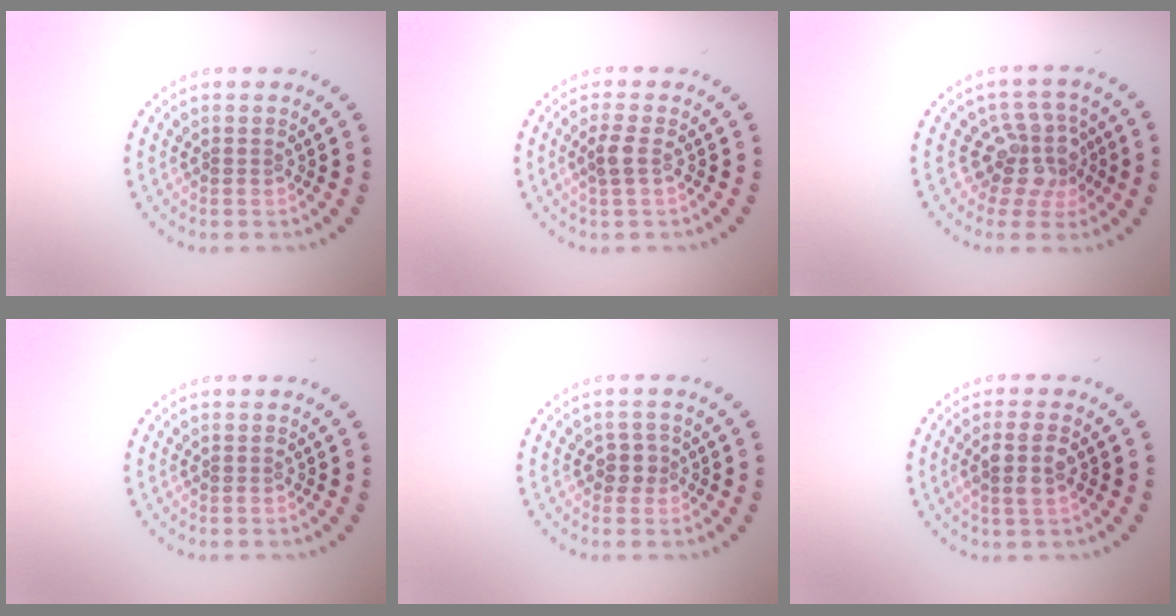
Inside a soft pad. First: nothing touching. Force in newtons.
{"total": 1.5, "press": 1.4, "slide": 0.7}
{"total": 3.7, "press": 3.0, "slide": 2.3}
{"total": 0.0}
{"total": 1.6, "press": 1.4, "slide": 0.7}
{"total": 2.7, "press": 2.5, "slide": 1.0}